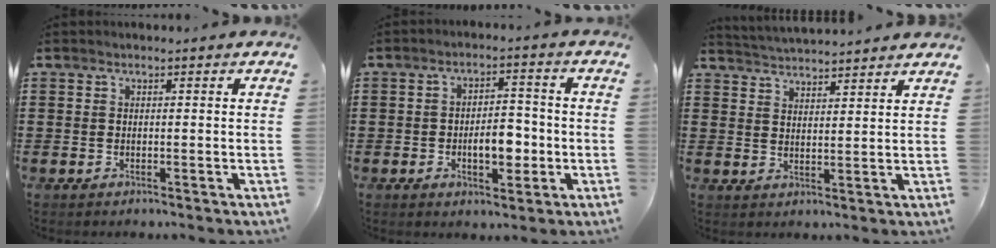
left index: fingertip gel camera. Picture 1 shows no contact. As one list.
[{"total": 5.9, "force": [-1.3, 3.1, 4.9], "torque": [-0.072, 0.003, -0.029]}, {"total": 3.3, "force": [3.2, -0.4, -0.3], "torque": [-0.006, -0.015, 0.059]}]